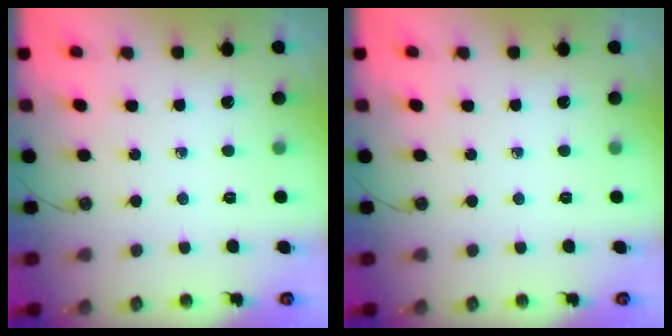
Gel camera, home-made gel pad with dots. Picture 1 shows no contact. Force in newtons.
{"total": 0.0}